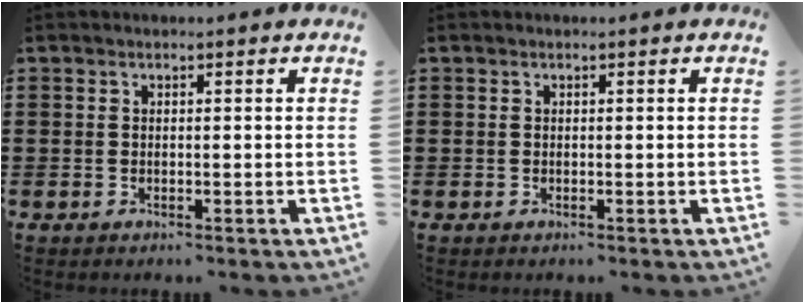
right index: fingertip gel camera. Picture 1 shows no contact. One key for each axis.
{"total": 0.0}